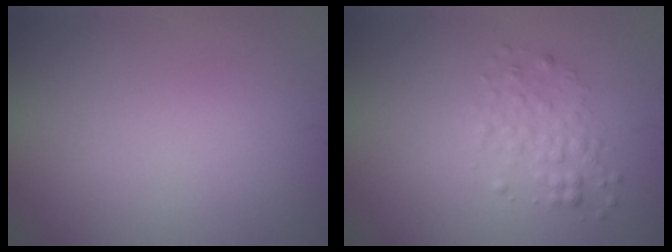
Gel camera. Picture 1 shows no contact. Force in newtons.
{"total": 1.8, "press": 1.8, "slide": 0.1}